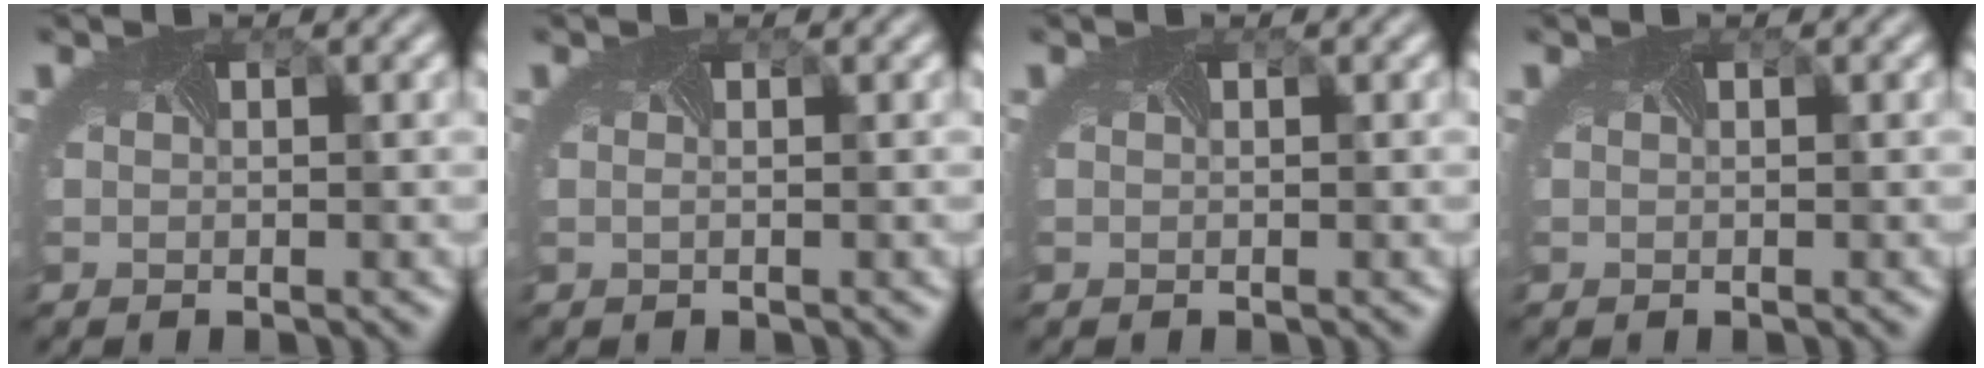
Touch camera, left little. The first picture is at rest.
{"total": 0.0}
{"total": 0.0}
{"total": 0.0}